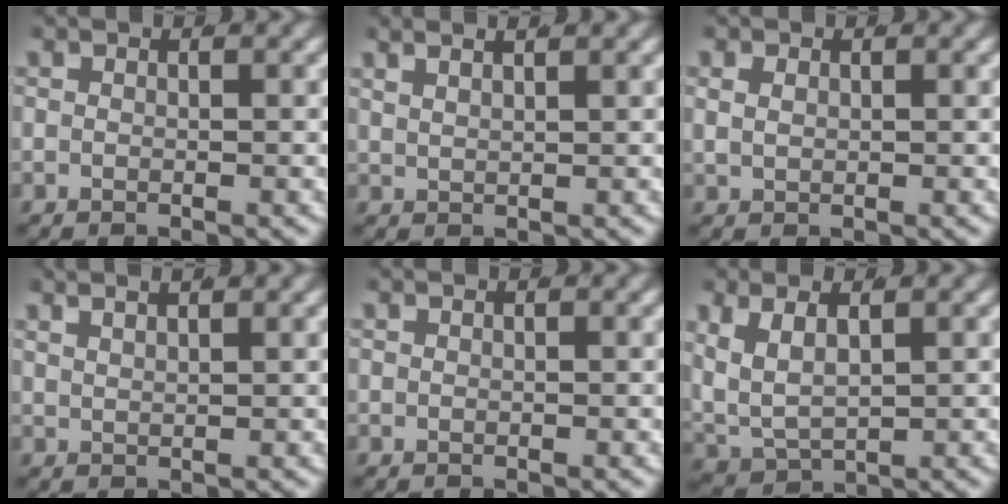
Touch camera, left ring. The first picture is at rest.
{"total": 3.1, "force": [2.8, 0.5, 1.4], "torque": [-0.017, 0.012, 0.048]}
{"total": 1.1, "force": [0.6, 0.7, 0.6], "torque": [-0.019, -0.005, 0.022]}
{"total": 2.8, "force": [2.6, 0.3, 1.1], "torque": [-0.014, 0.010, 0.045]}
{"total": 0.0}
{"total": 6.4, "force": [1.0, 5.1, 3.6], "torque": [-0.111, -0.017, 0.028]}